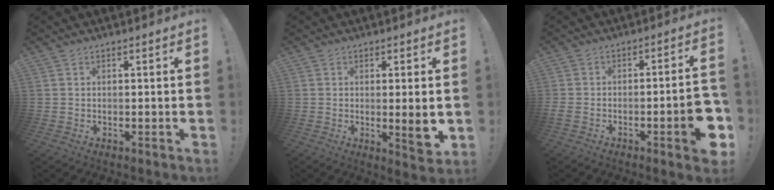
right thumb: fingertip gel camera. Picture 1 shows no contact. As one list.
[{"total": 6.1, "force": [0.0, 1.0, 6.0], "torque": [-0.071, -0.013, 0.000]}, {"total": 9.8, "force": [-3.8, 1.9, 8.8], "torque": [-0.127, 0.014, -0.057]}]